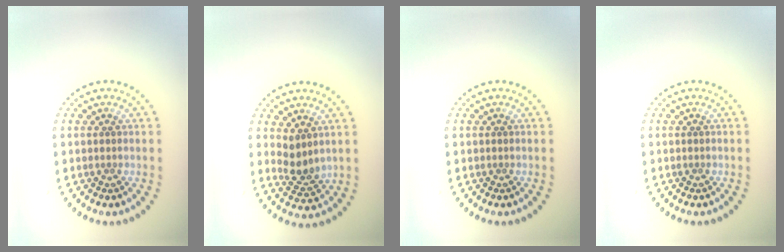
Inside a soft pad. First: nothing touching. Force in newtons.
{"total": 2.4, "press": 2.0, "slide": 1.4}
{"total": 0.0}
{"total": 0.0}